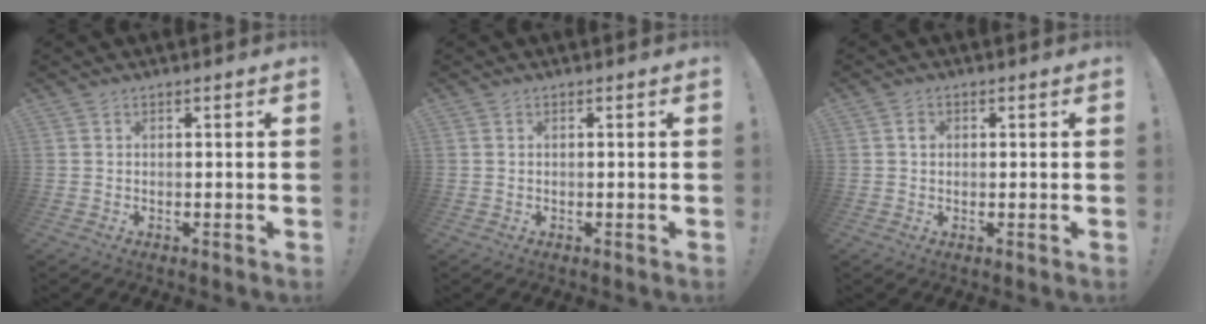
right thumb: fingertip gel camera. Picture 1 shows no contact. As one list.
[{"total": 0.0}, {"total": 1.6, "force": [0.1, 1.2, 1.1], "torque": [-0.017, 0.004, 0.002]}]